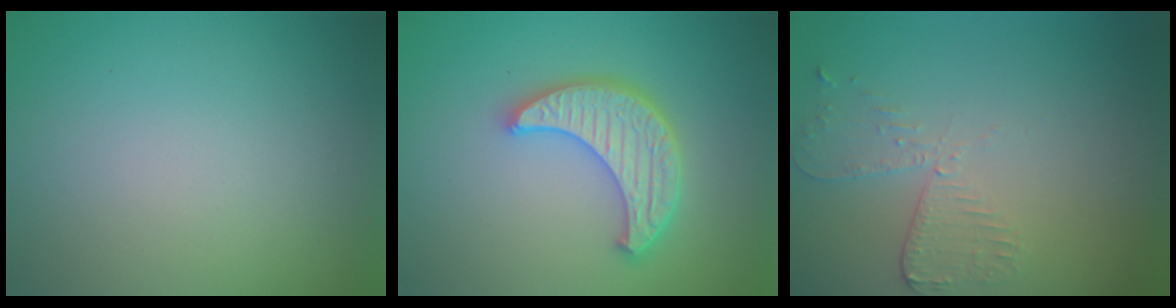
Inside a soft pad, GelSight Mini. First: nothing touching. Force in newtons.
{"total": 5.1, "press": 4.3, "slide": 2.8}
{"total": 2.7, "press": 2.4, "slide": 1.2}